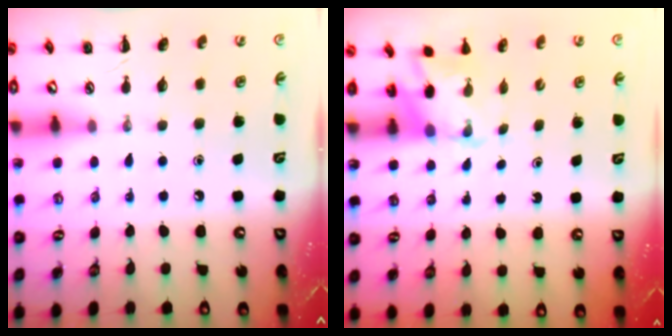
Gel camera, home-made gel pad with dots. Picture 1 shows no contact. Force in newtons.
{"total": 2.2, "press": 2.1, "slide": 0.6}